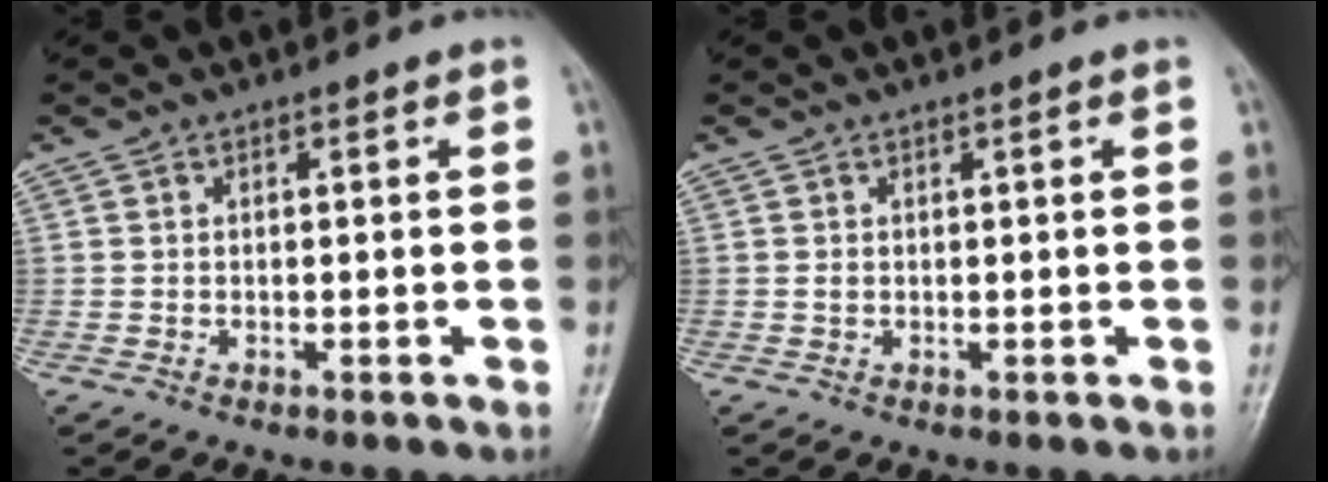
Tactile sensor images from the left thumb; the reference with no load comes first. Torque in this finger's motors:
{"motor_torque": [0.34, 0.16, 0.28, -0.04, 0.01]}